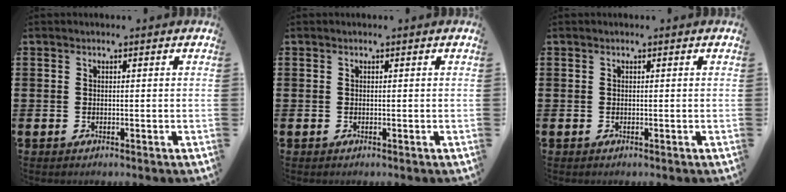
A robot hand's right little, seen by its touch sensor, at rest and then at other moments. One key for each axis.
{"total": 0.0}
{"total": 0.0}